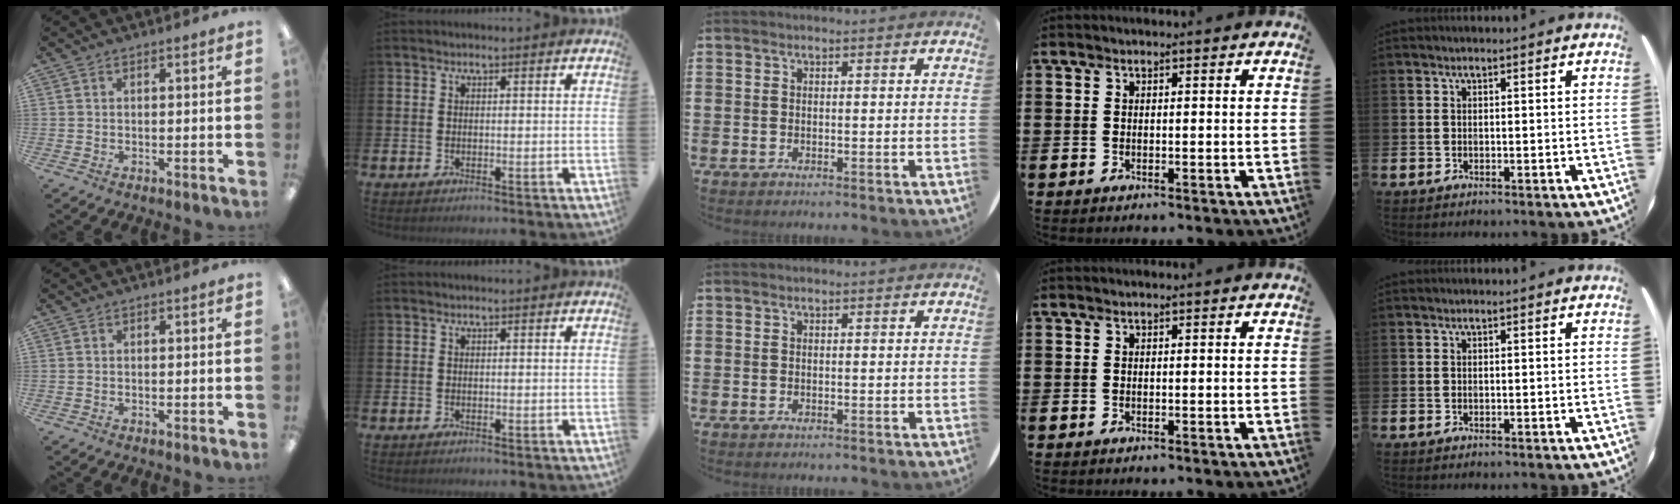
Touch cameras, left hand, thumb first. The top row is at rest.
{}